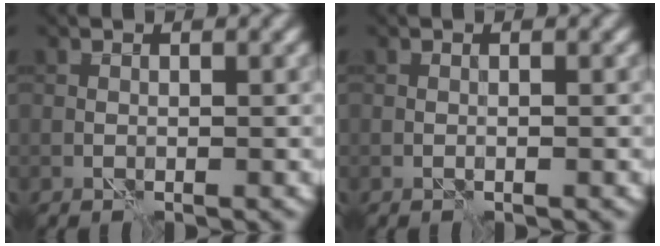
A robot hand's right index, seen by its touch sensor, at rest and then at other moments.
{"total": 0.0}